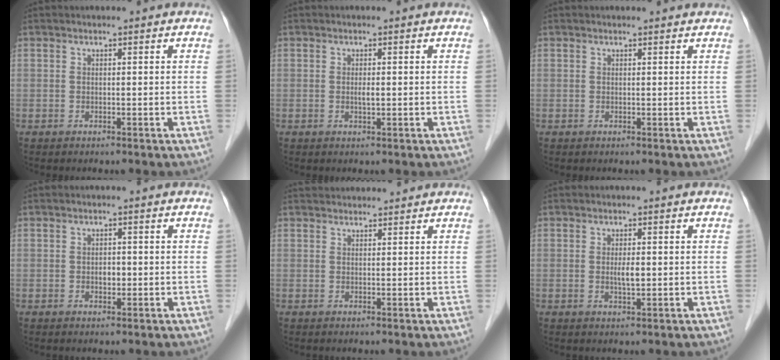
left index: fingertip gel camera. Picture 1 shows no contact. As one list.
[{"total": 1.0, "force": [0.0, 0.2, 1.0], "torque": [-0.020, -0.001, 0.000]}, {"total": 1.3, "force": [1.3, 0.1, 0.1], "torque": [-0.012, 0.002, 0.012]}, {"total": 1.5, "force": [-0.3, 0.9, 1.1], "torque": [-0.019, 0.003, -0.002]}, {"total": 5.3, "force": [5.1, 0.9, 1.0], "torque": [-0.011, 0.038, 0.070]}, {"total": 2.0, "force": [0.0, 0.5, 2.0], "torque": [-0.039, -0.001, 0.002]}]